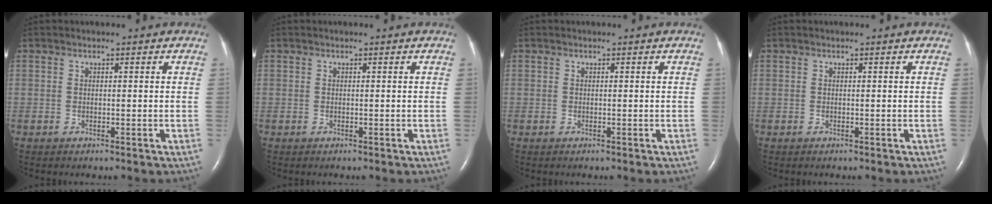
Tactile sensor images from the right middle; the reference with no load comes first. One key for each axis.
{"total": 0.0}
{"total": 0.0}
{"total": 0.0}